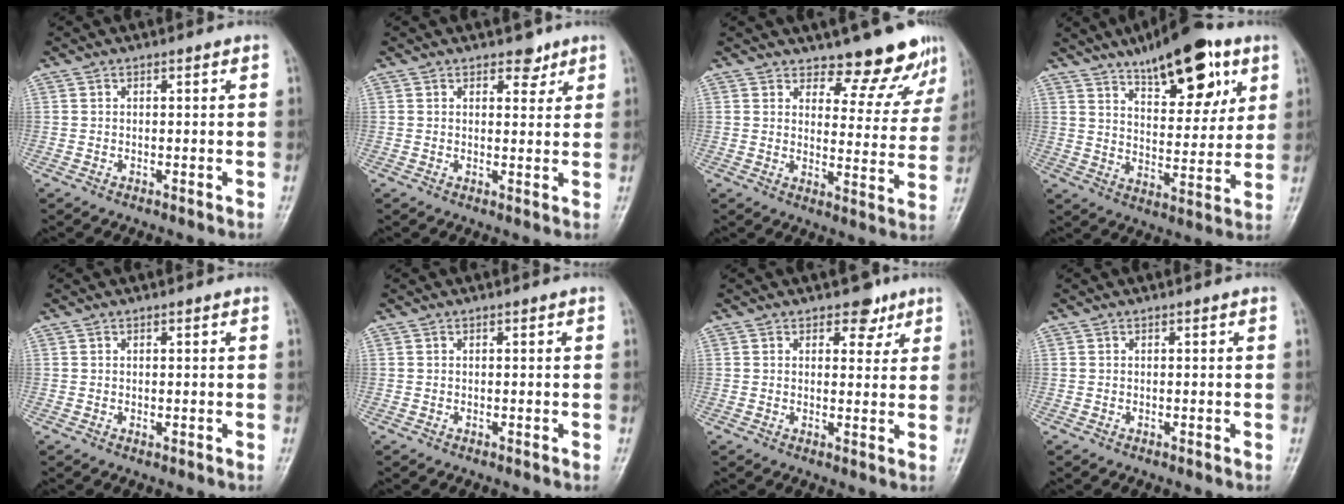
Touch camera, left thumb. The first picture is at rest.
{"total": 3.1, "force": [2.3, 1.7, 1.2], "torque": [0.002, -0.015, 0.034]}
{"total": 10.9, "force": [8.7, 4.0, 5.2], "torque": [-0.028, -0.068, 0.119]}
{"total": 18.2, "force": [10.6, 7.3, 12.9], "torque": [-0.142, -0.041, 0.165]}
{"total": 0.6, "force": [0.2, 0.3, 0.5], "torque": [-0.005, -0.002, 0.005]}
{"total": 0.0}
{"total": 3.5, "force": [2.5, 2.1, 1.3], "torque": [0.004, -0.014, 0.035]}
{"total": 0.0}